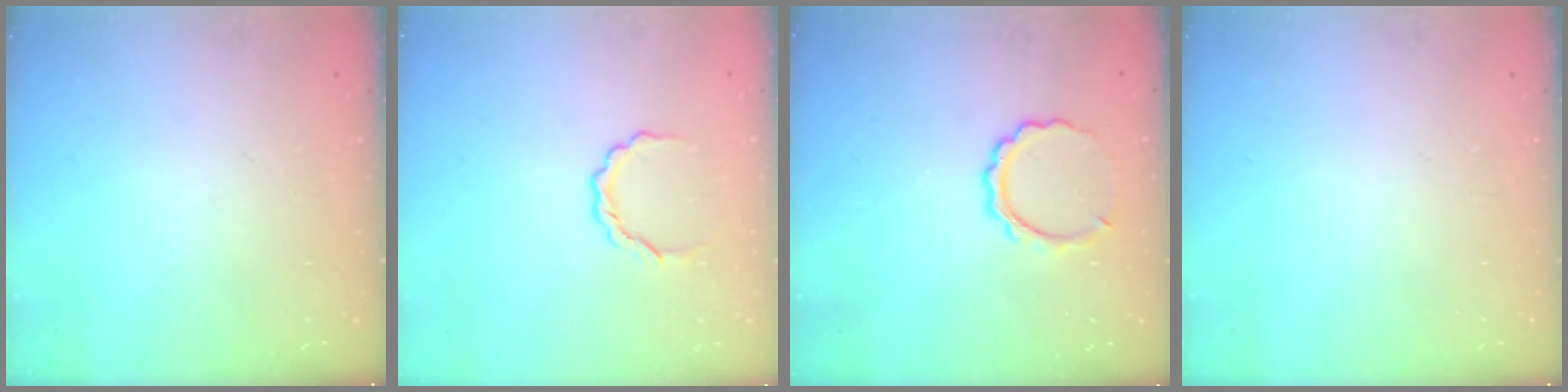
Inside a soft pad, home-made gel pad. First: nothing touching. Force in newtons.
{"total": 3.4, "press": 3.4, "slide": 0.2}
{"total": 6.9, "press": 6.9, "slide": 0.5}
{"total": 0.0}